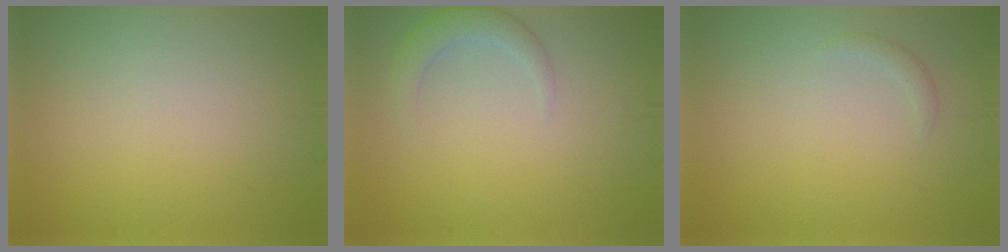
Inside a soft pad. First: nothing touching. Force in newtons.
{"total": 2.4, "press": 2.3, "slide": 0.3}
{"total": 0.8, "press": 0.8, "slide": 0.1}